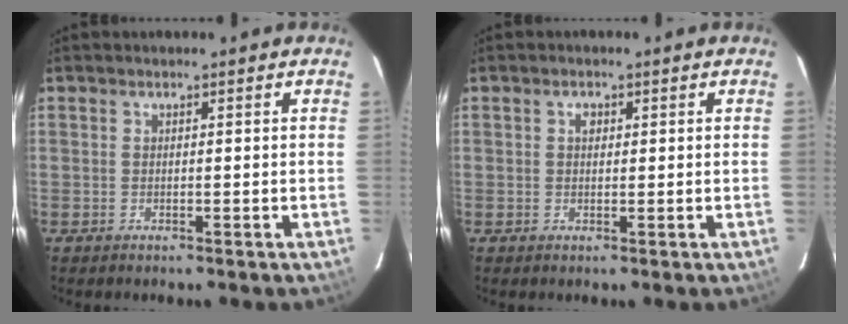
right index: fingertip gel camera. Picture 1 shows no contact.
{"total": 1.3, "force": [0.4, 1.0, 0.7], "torque": [-0.010, 0.006, 0.006]}